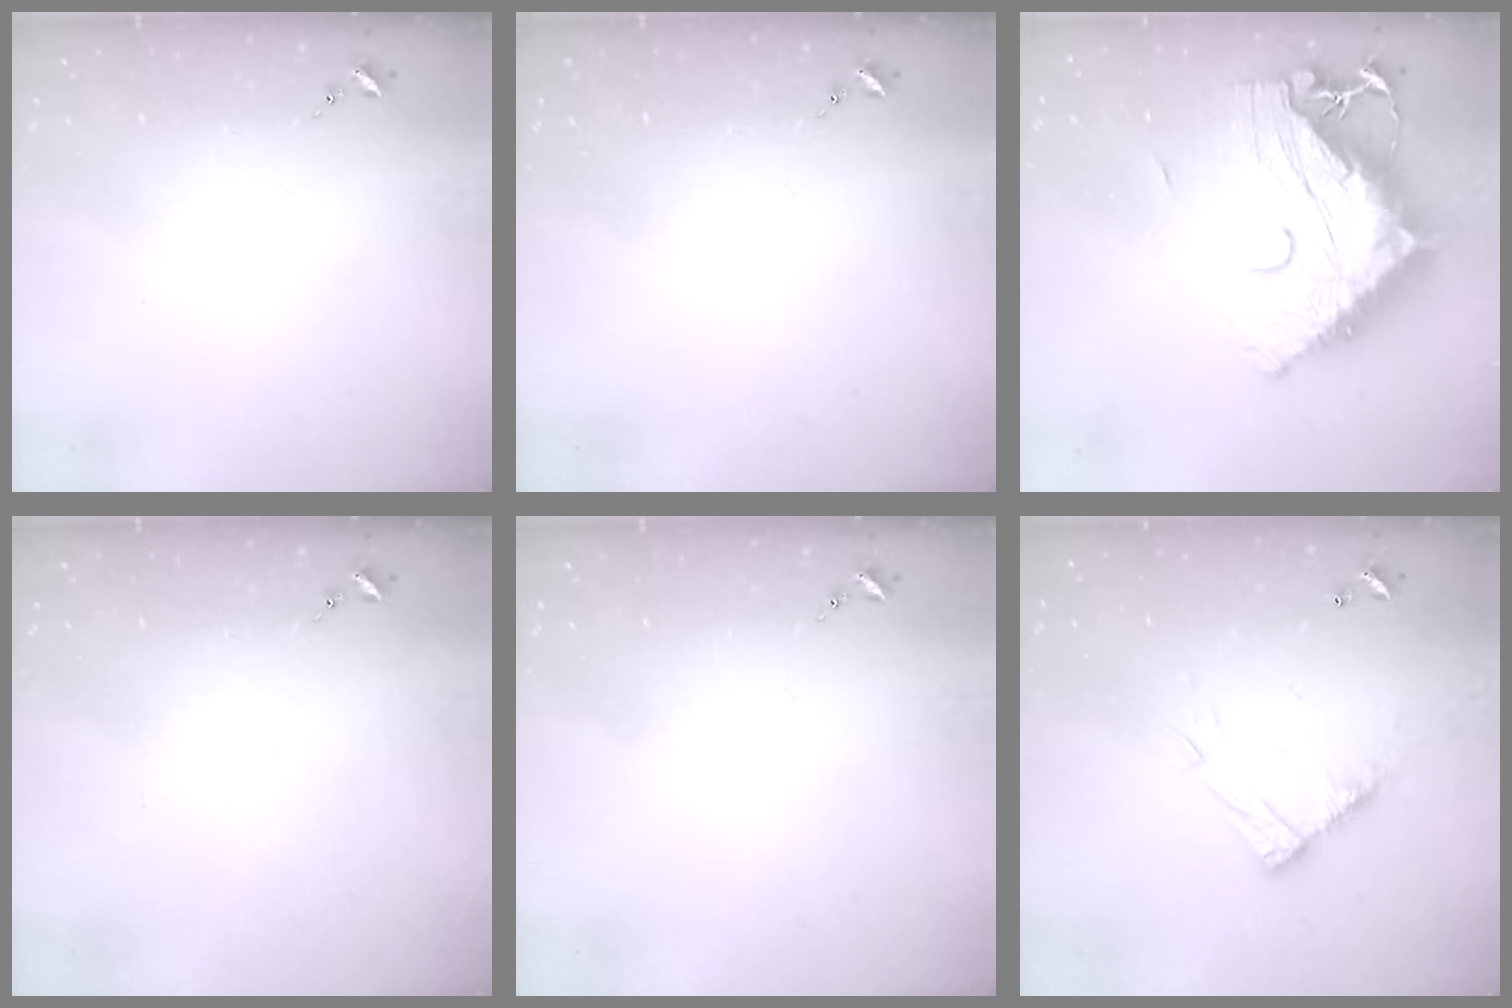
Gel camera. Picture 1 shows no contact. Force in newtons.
{"total": 0.0}
{"total": 22.9, "press": 22.7, "slide": 2.4}
{"total": 0.0}
{"total": 0.0}
{"total": 10.6, "press": 10.6, "slide": 0.4}